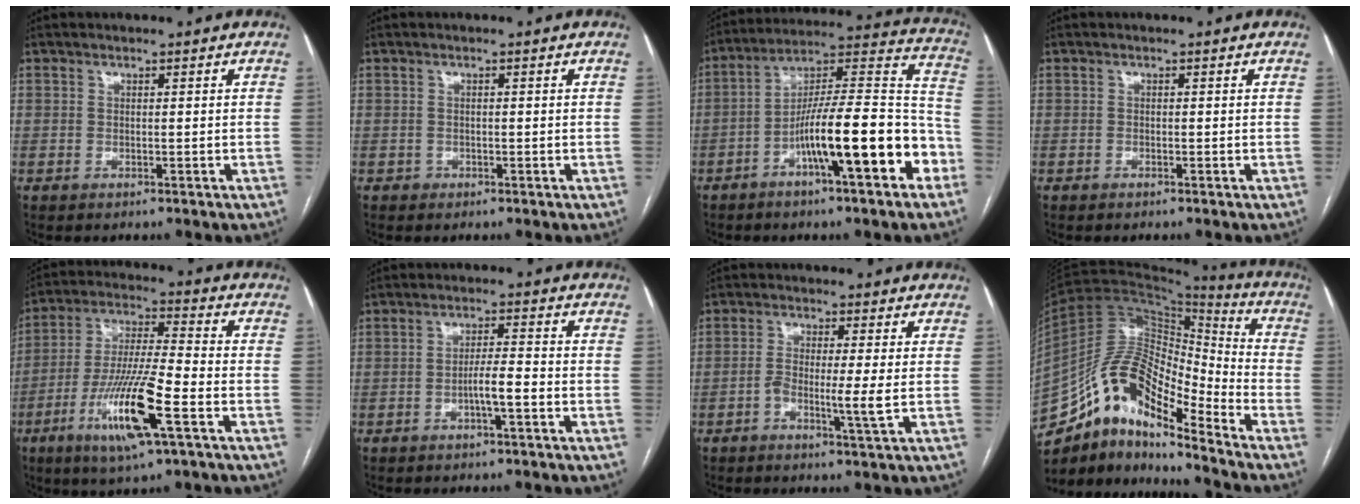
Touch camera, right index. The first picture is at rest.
{"total": 0.6, "force": [-0.3, 0.6, 0.1], "torque": [-0.001, 0.003, -0.005]}
{"total": 18.6, "force": [-7.6, 2.7, 16.7], "torque": [-0.256, 0.023, -0.119]}
{"total": 0.0}
{"total": 14.6, "force": [-6.1, 1.1, 13.2], "torque": [-0.263, -0.018, -0.111]}
{"total": 3.9, "force": [-1.6, 0.2, 3.6], "torque": [-0.060, 0.005, -0.028]}
{"total": 4.4, "force": [-1.1, -0.2, 4.3], "torque": [-0.079, -0.005, -0.021]}
{"total": 16.4, "force": [-11.9, 4.8, 10.3], "torque": [-0.187, 0.045, -0.210]}